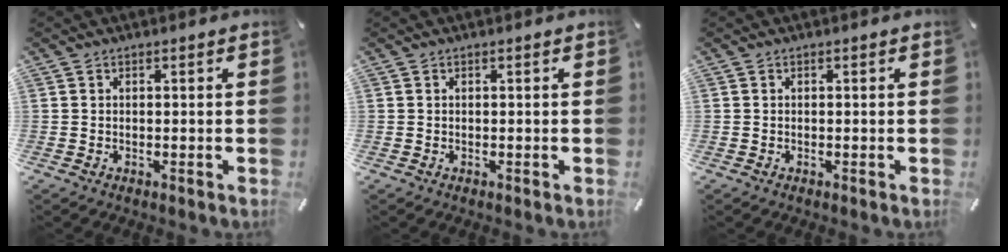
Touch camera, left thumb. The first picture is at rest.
{"total": 0.0}
{"total": 0.0}